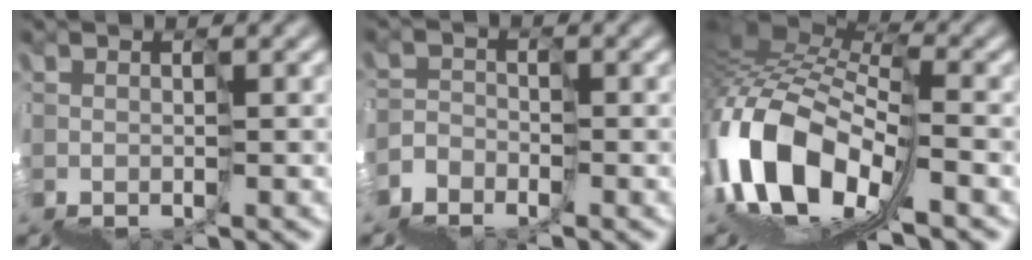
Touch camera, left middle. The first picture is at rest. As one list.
[{"total": 1.1, "force": [-0.6, 0.6, -0.7], "torque": [0.021, 0.015, -0.021]}, {"total": 9.6, "force": [-0.8, 5.3, 8.0], "torque": [-0.166, 0.025, -0.022]}]